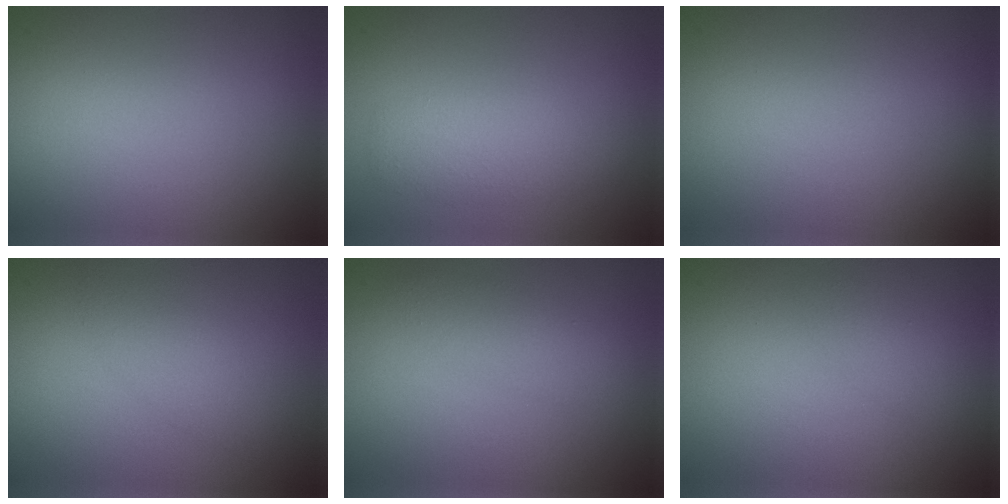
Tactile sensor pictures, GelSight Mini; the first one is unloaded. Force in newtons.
{"total": 3.0, "press": 3.0, "slide": 0.2}
{"total": 0.0}
{"total": 1.8, "press": 1.8, "slide": 0.2}
{"total": 2.1, "press": 2.1, "slide": 0.1}
{"total": 1.1, "press": 1.1, "slide": 0.0}